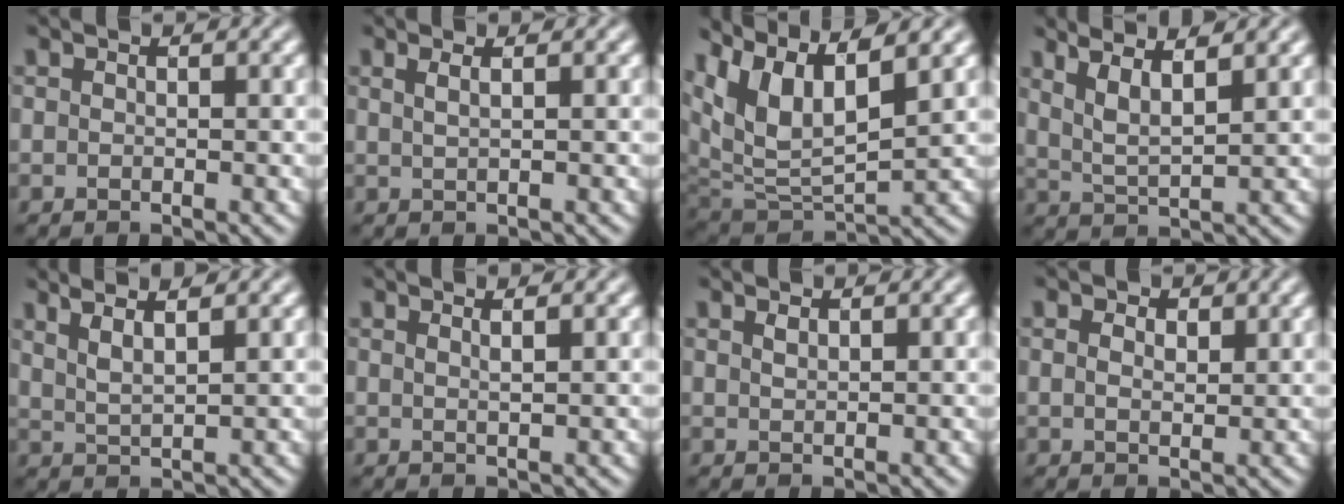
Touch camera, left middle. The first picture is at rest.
{"total": 1.4, "force": [0.6, 0.6, 1.1], "torque": [-0.011, 0.003, 0.004]}
{"total": 8.9, "force": [5.2, 3.5, 6.3], "torque": [-0.142, 0.009, 0.102]}
{"total": 4.0, "force": [2.5, 1.2, 3.0], "torque": [-0.054, 0.011, 0.041]}
{"total": 3.1, "force": [2.0, 0.8, 2.2], "torque": [-0.027, 0.010, 0.028]}
{"total": 1.0, "force": [0.5, 0.3, 0.8], "torque": [-0.003, 0.004, 0.004]}
{"total": 0.5, "force": [0.4, 0.2, 0.3], "torque": [-0.007, 0.001, 0.009]}
{"total": 2.4, "force": [1.3, 1.6, 1.3], "torque": [-0.025, 0.010, 0.004]}